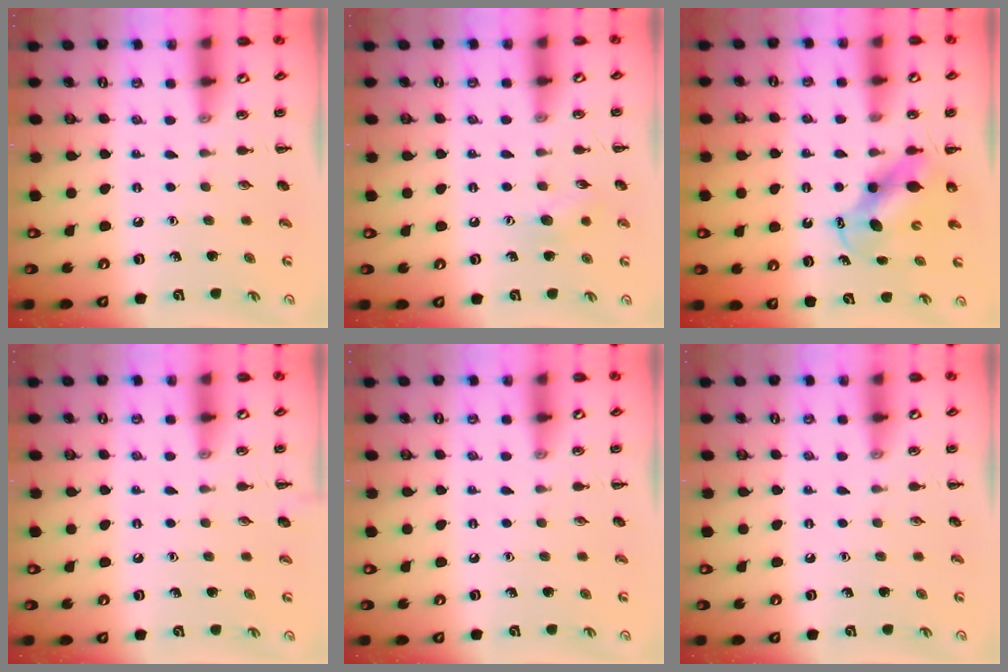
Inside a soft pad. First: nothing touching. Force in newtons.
{"total": 7.2, "press": 7.1, "slide": 1.0}
{"total": 6.1, "press": 6.0, "slide": 1.2}
{"total": 0.0}
{"total": 0.0}
{"total": 0.0}